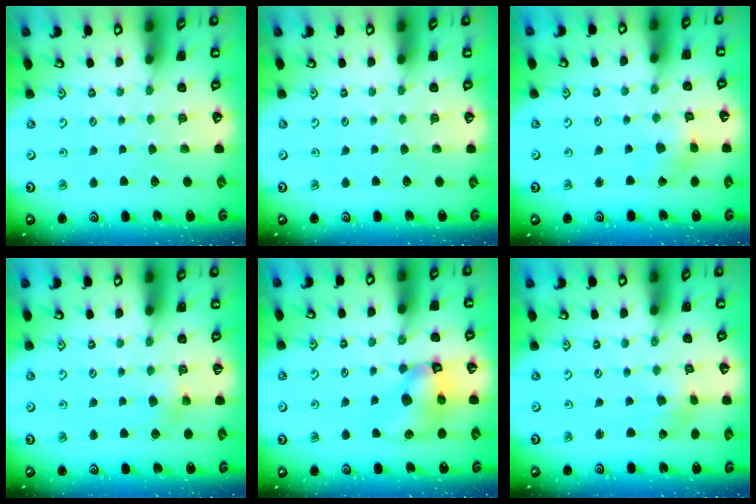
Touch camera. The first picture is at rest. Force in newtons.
{"total": 0.0}
{"total": 2.9, "press": 2.9, "slide": 0.3}
{"total": 4.0, "press": 4.0, "slide": 0.4}
{"total": 10.8, "press": 10.7, "slide": 1.5}
{"total": 1.1, "press": 1.1, "slide": 0.1}